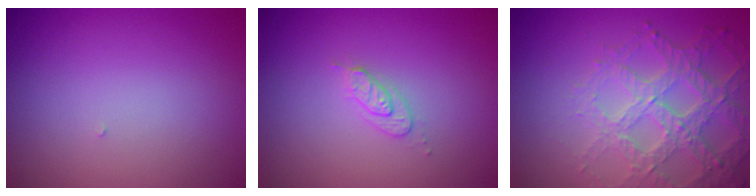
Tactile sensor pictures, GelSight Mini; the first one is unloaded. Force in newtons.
{"total": 1.7, "press": 1.6, "slide": 0.2}
{"total": 5.1, "press": 4.3, "slide": 2.7}